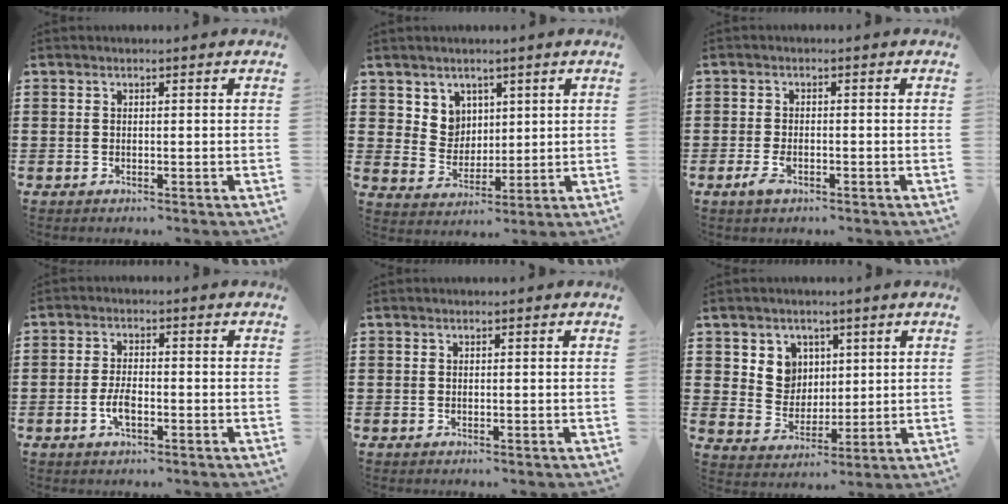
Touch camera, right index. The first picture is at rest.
{"total": 5.5, "force": [3.1, 4.5, 0.5], "torque": [-0.029, 0.000, 0.057]}
{"total": 2.4, "force": [-1.1, 0.9, 1.9], "torque": [-0.051, -0.010, -0.023]}
{"total": 2.1, "force": [-0.8, 0.8, 1.8], "torque": [-0.044, -0.005, -0.015]}
{"total": 0.0}
{"total": 6.0, "force": [2.6, 5.3, 0.9], "torque": [-0.041, 0.007, 0.047]}